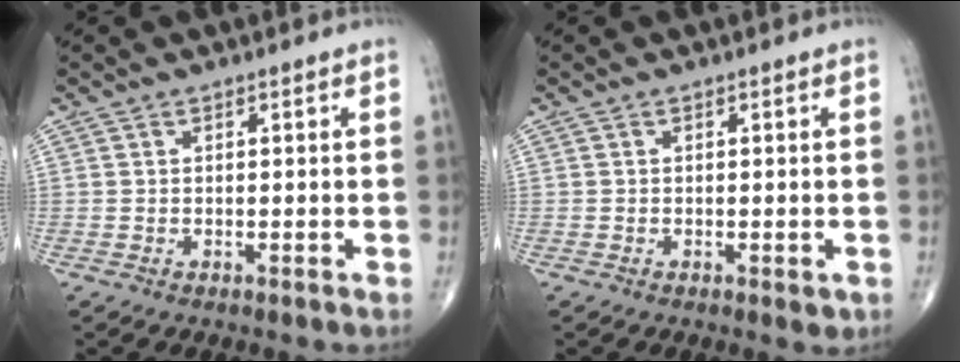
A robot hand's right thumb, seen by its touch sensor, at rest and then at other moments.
{"total": 1.5, "force": [-0.5, 0.7, 1.2], "torque": [-0.013, -0.002, -0.006]}